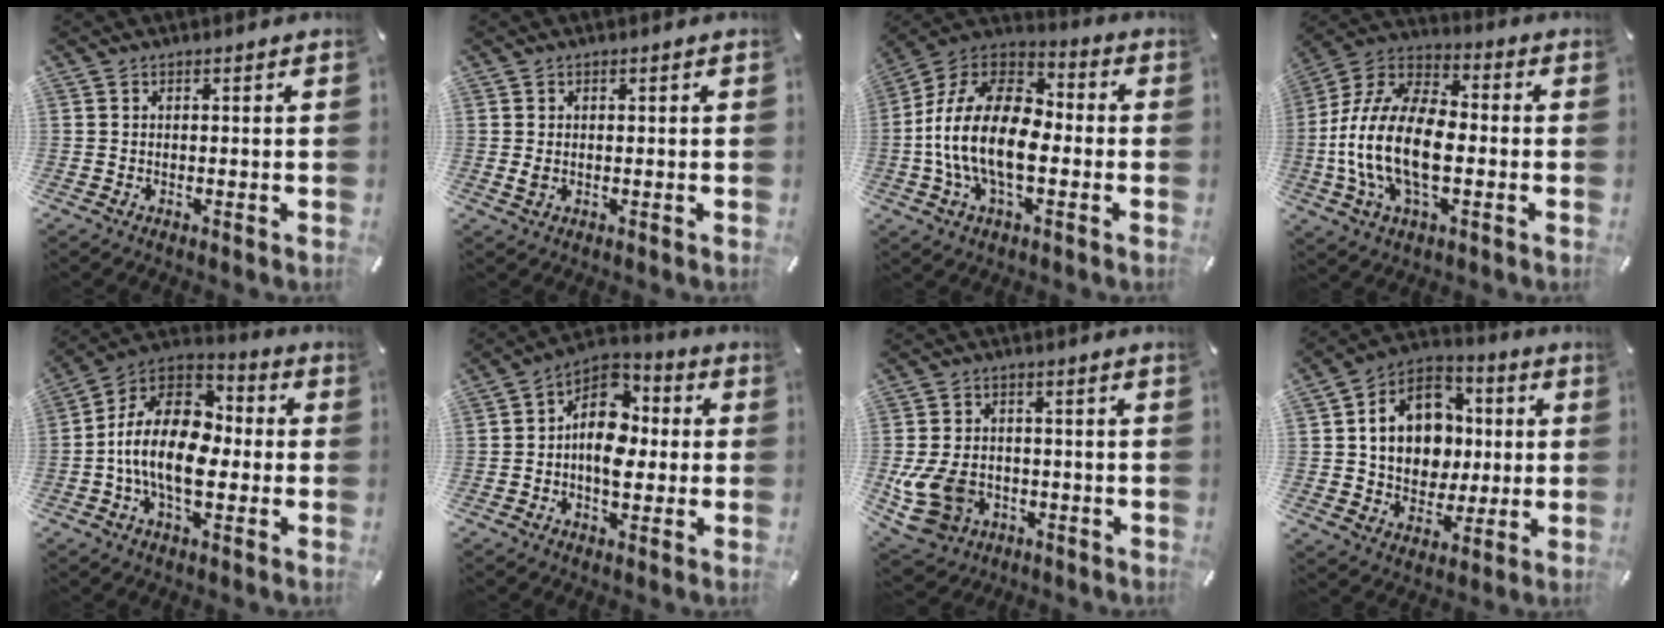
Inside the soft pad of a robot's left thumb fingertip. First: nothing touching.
{"total": 1.5, "force": [0.1, 1.1, 1.0], "torque": [-0.019, -0.004, -0.002]}
{"total": 18.3, "force": [-4.6, 10.3, 14.4], "torque": [-0.301, 0.018, -0.081]}
{"total": 17.8, "force": [-4.3, 10.2, 14.0], "torque": [-0.301, 0.013, -0.079]}
{"total": 16.7, "force": [-3.7, 10.4, 12.5], "torque": [-0.254, 0.019, -0.066]}
{"total": 11.8, "force": [-0.5, 8.7, 8.0], "torque": [-0.135, -0.004, -0.011]}
{"total": 11.4, "force": [-3.1, 8.9, 6.4], "torque": [-0.149, 0.013, -0.052]}
{"total": 15.6, "force": [0.6, 13.2, 8.2], "torque": [-0.149, 0.008, 0.019]}